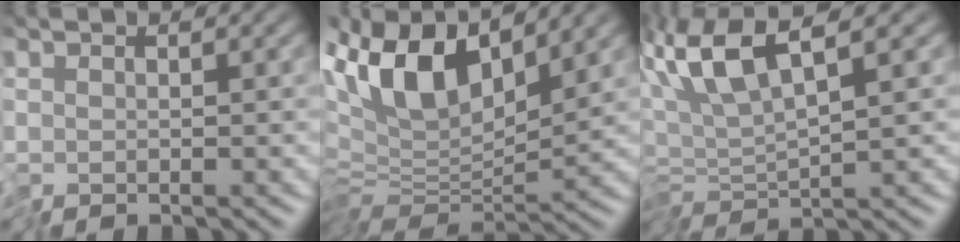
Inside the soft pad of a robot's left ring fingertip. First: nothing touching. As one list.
[{"total": 9.8, "force": [4.0, 5.1, 7.4], "torque": [-0.149, 0.009, 0.071]}, {"total": 5.8, "force": [1.8, 1.1, 5.4], "torque": [-0.116, 0.010, 0.029]}]